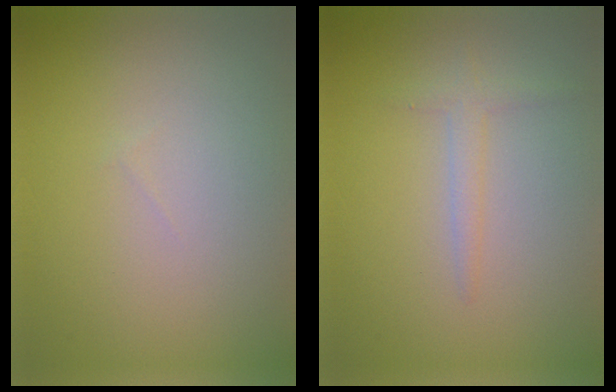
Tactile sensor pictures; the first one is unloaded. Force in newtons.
{"total": 1.5, "press": 1.5, "slide": 0.1}